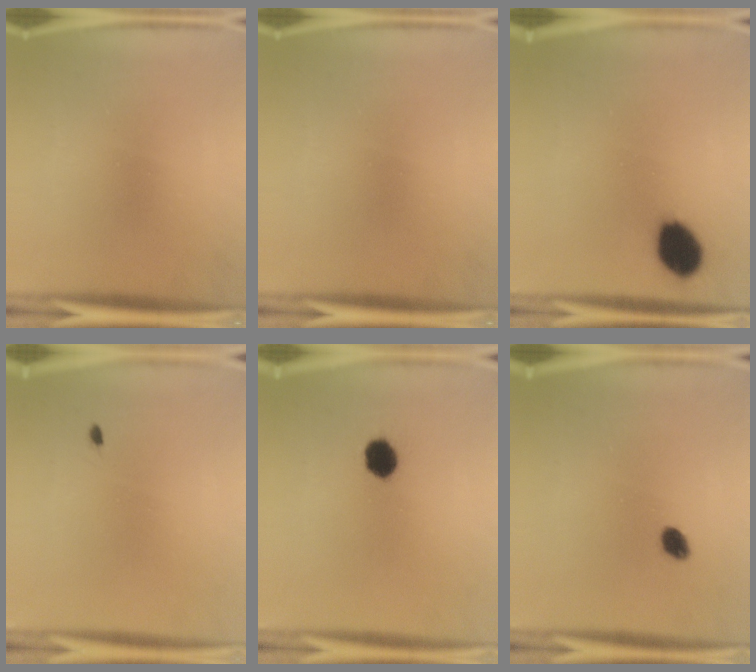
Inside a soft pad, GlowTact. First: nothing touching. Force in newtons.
{"total": 0.0}
{"total": 9.8}
{"total": 0.5}
{"total": 5.4}
{"total": 2.4}